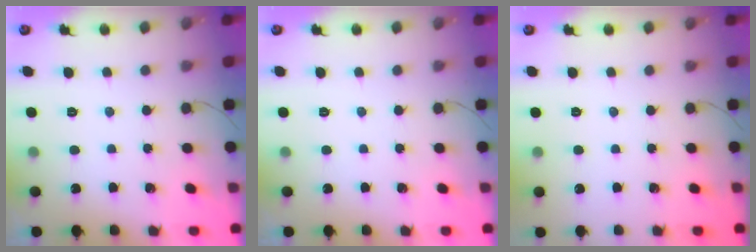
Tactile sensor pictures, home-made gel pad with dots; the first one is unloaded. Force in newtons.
{"total": 0.0}
{"total": 0.0}